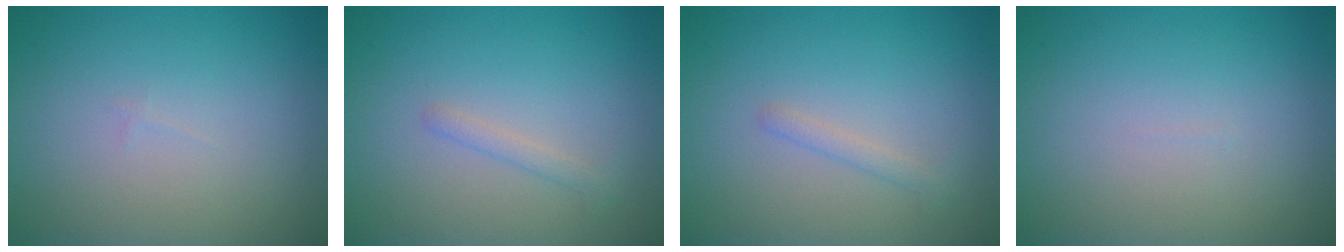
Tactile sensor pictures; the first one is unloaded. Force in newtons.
{"total": 1.1, "press": 1.1, "slide": 0.0}
{"total": 1.1, "press": 1.1, "slide": 0.0}
{"total": 0.0}